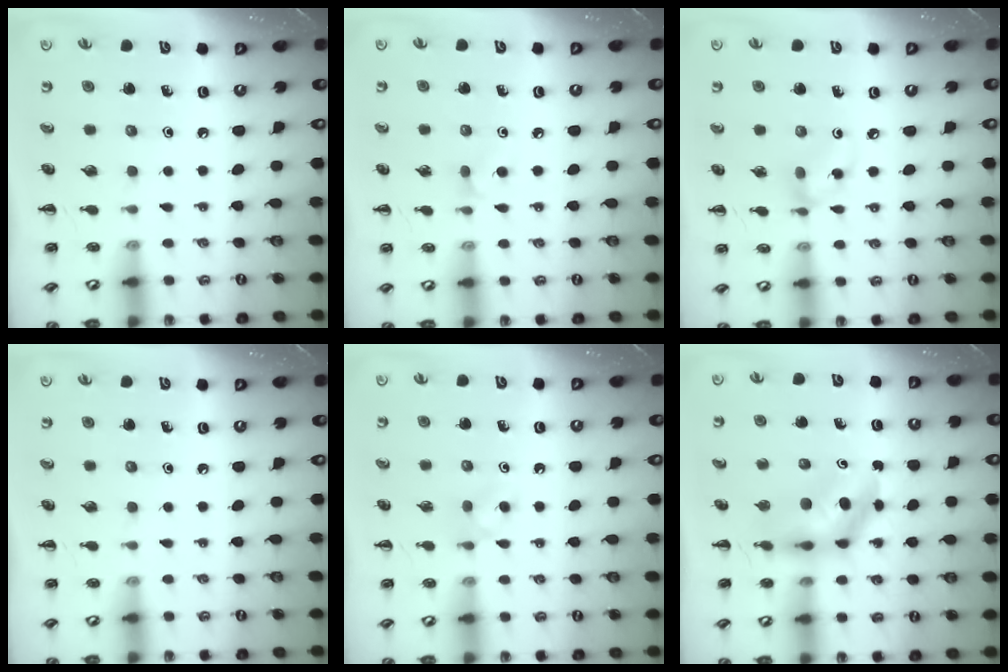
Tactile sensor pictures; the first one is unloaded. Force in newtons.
{"total": 5.2, "press": 4.9, "slide": 1.7}
{"total": 6.1, "press": 6.1, "slide": 0.6}
{"total": 0.0}
{"total": 2.9, "press": 2.7, "slide": 1.1}
{"total": 5.4, "press": 5.3, "slide": 1.0}